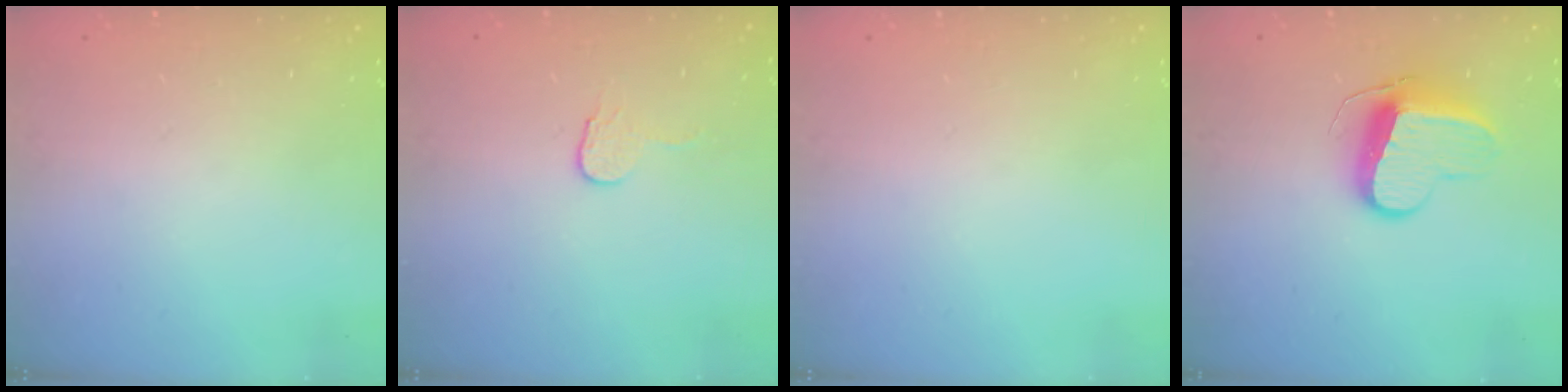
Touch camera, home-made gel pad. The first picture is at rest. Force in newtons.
{"total": 3.2, "press": 3.2, "slide": 0.3}
{"total": 0.0}
{"total": 10.3, "press": 10.3, "slide": 0.4}